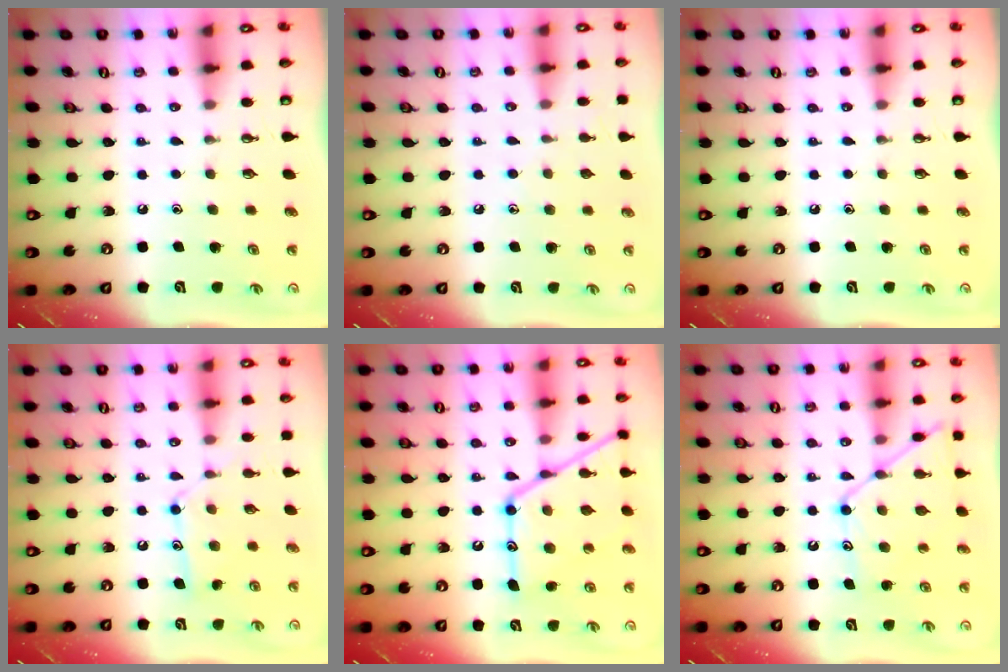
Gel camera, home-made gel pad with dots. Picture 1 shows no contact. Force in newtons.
{"total": 5.6, "press": 5.6, "slide": 0.6}
{"total": 0.0}
{"total": 12.0, "press": 12.0, "slide": 0.7}
{"total": 19.2, "press": 19.1, "slide": 1.6}
{"total": 12.4, "press": 12.4, "slide": 1.0}